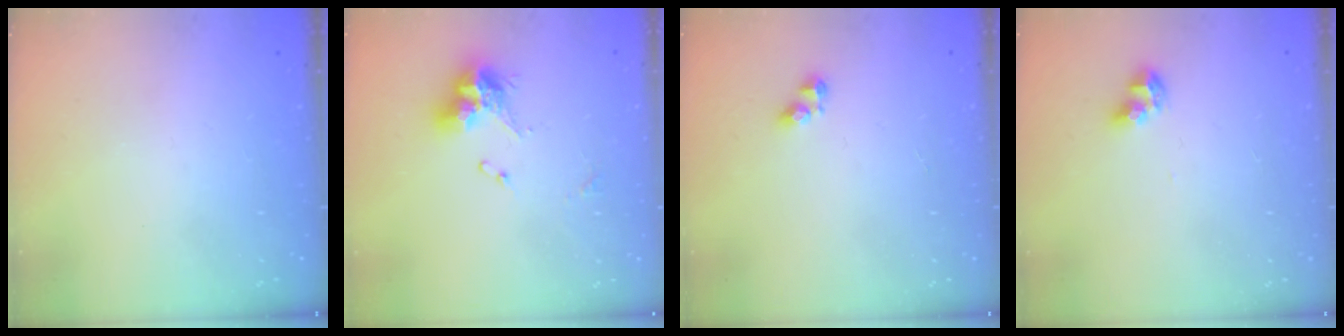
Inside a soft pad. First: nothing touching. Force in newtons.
{"total": 9.9, "press": 9.8, "slide": 1.1}
{"total": 3.2, "press": 3.2, "slide": 0.4}
{"total": 5.4, "press": 5.3, "slide": 1.1}